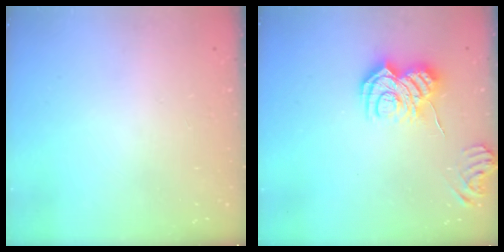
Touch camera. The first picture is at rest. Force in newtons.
{"total": 10.1, "press": 10.1, "slide": 0.9}